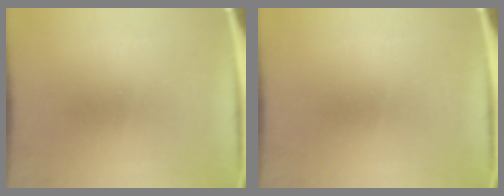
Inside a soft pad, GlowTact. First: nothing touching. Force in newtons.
{"total": 0.0}